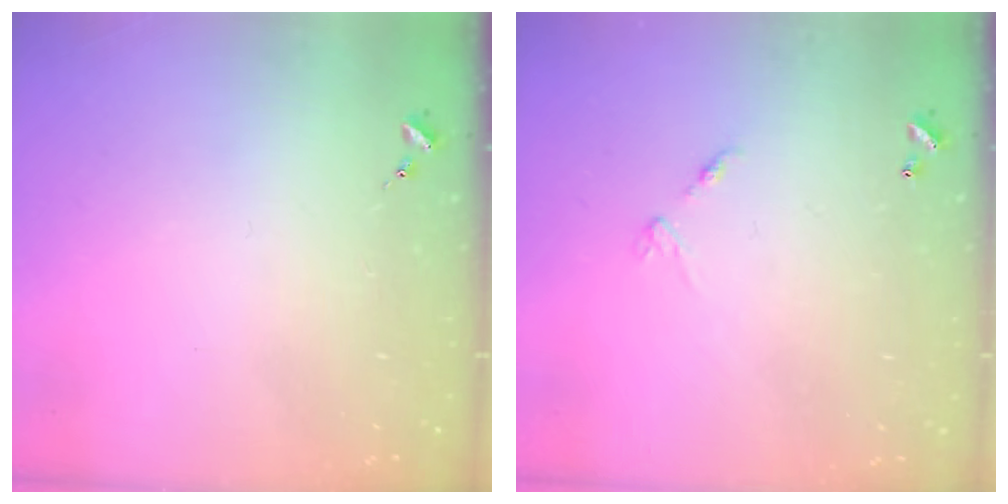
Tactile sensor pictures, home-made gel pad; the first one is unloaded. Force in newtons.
{"total": 5.8, "press": 5.8, "slide": 0.4}